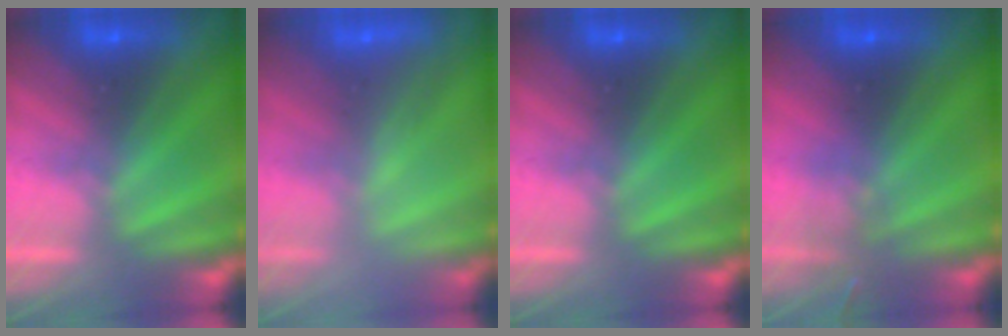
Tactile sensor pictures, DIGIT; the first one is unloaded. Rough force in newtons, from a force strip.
{"total": 2.2}
{"total": 0.0}
{"total": 2.7}